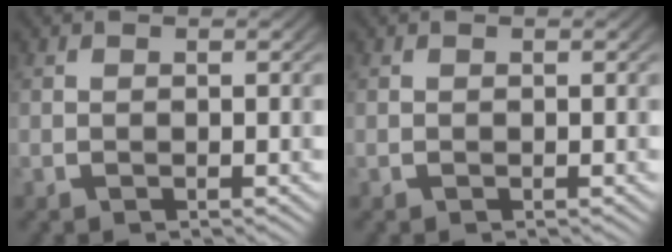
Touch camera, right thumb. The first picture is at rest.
{"total": 0.0}